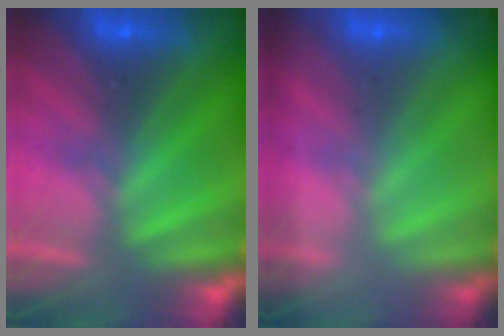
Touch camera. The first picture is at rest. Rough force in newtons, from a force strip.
{"total": 1.8}